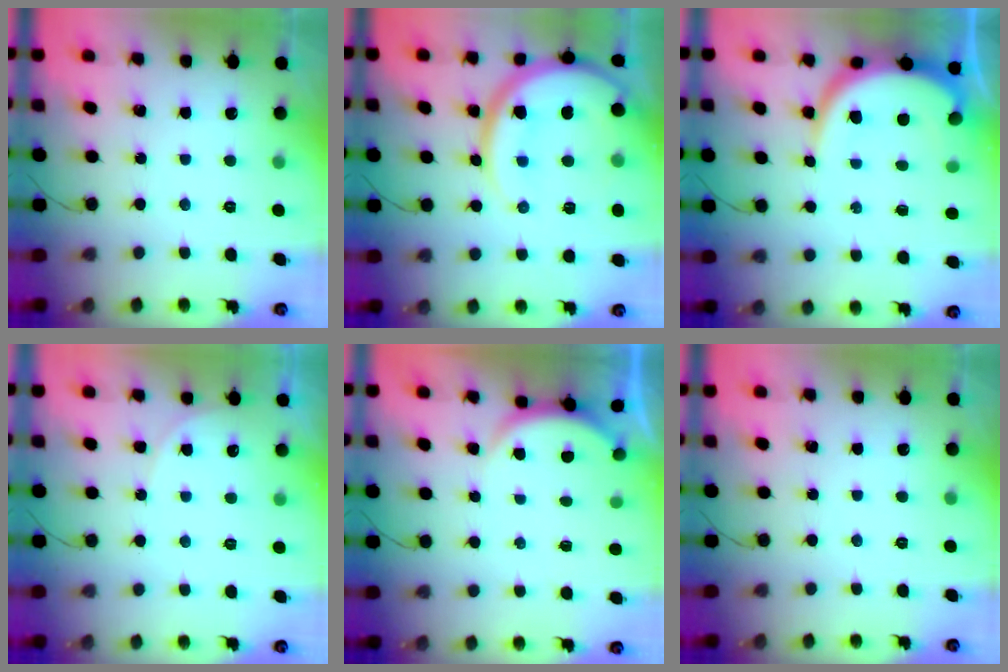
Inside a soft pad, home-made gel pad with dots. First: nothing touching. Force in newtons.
{"total": 16.9, "press": 16.9, "slide": 1.3}
{"total": 10.9, "press": 10.8, "slide": 1.2}
{"total": 4.7, "press": 4.7, "slide": 0.3}
{"total": 2.5, "press": 2.5, "slide": 0.6}
{"total": 0.0}